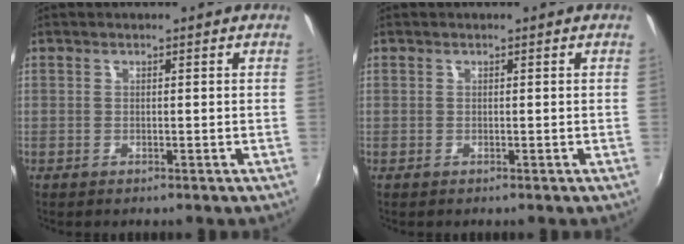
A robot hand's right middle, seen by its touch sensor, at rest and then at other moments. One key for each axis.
{"total": 0.0}